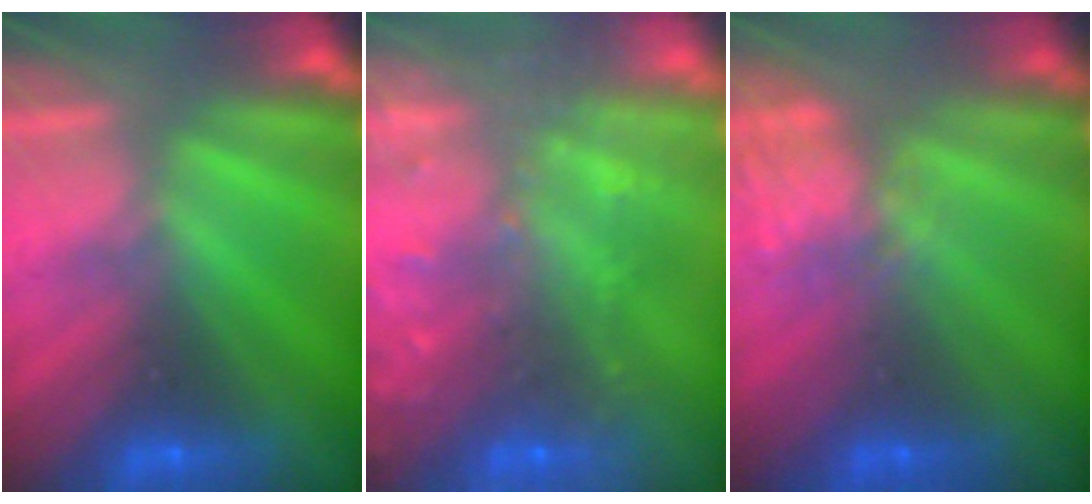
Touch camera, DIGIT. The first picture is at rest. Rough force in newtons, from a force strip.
{"total": 8.3}
{"total": 4.3}